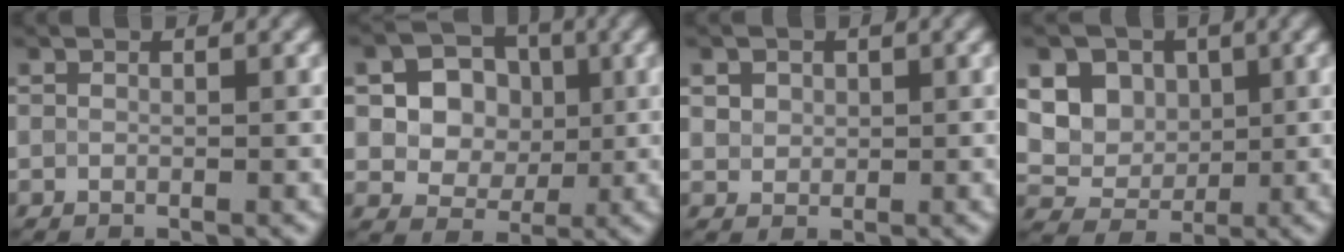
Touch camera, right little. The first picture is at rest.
{"total": 6.5, "force": [1.2, 5.5, 3.2], "torque": [-0.052, 0.020, 0.011]}
{"total": 3.3, "force": [1.6, 2.4, 1.5], "torque": [-0.037, 0.012, 0.024]}
{"total": 8.1, "force": [3.2, 6.4, 3.8], "torque": [-0.070, 0.016, 0.042]}